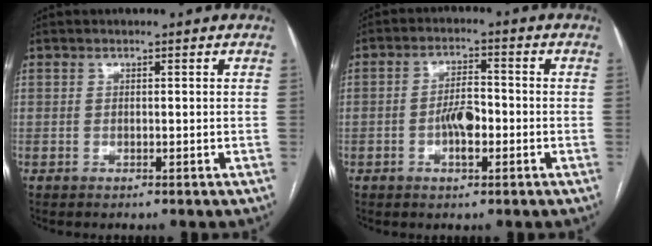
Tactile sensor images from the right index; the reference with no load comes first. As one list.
[{"total": 5.0, "force": [-1.3, 1.9, 4.4], "torque": [-0.084, 0.007, -0.023]}]